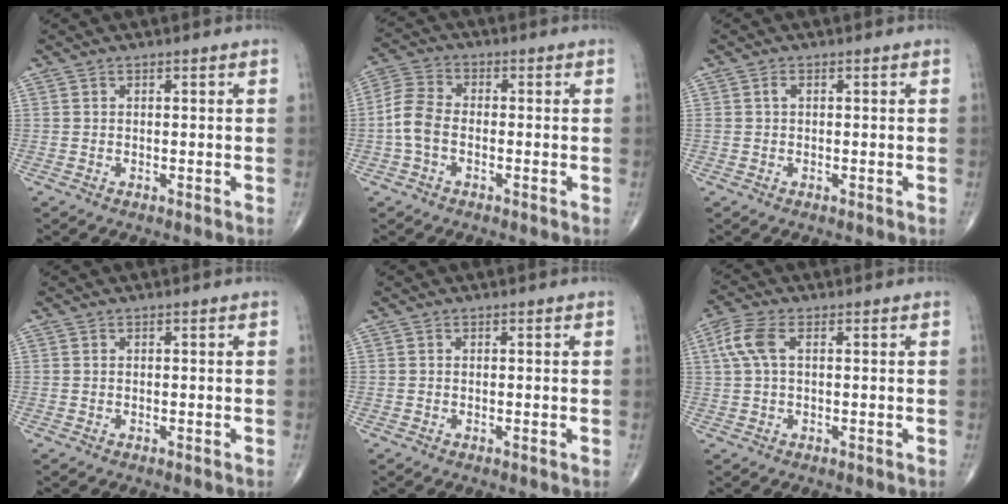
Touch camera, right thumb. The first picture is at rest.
{"total": 6.4, "force": [-1.4, 4.1, 4.8], "torque": [-0.105, 0.020, -0.040]}
{"total": 0.9, "force": [0.2, 0.6, 0.7], "torque": [-0.014, 0.003, 0.002]}
{"total": 0.0}
{"total": 0.0}
{"total": 5.4, "force": [1.3, 2.7, 4.6], "torque": [-0.124, 0.020, 0.025]}